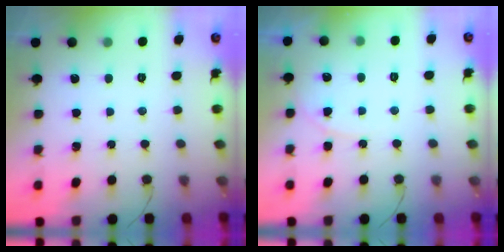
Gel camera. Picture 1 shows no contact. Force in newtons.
{"total": 6.6, "press": 6.6, "slide": 0.4}